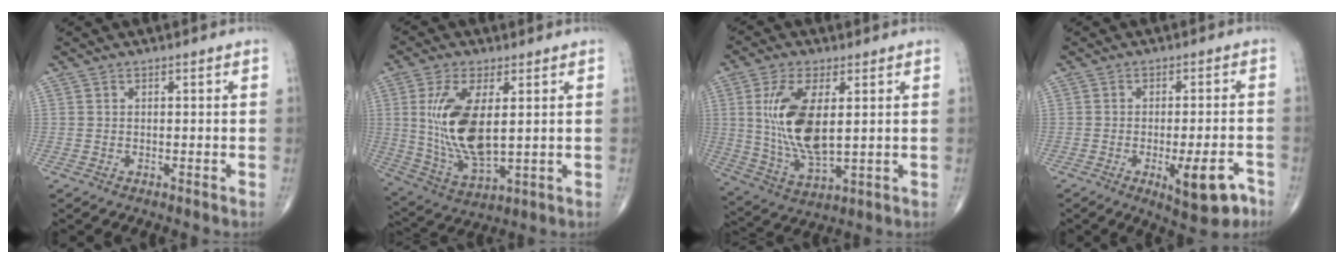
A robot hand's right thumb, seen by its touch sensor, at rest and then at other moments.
{"total": 14.8, "force": [2.3, 6.5, 13.1], "torque": [-0.265, -0.022, 0.059]}
{"total": 14.2, "force": [2.5, 6.1, 12.5], "torque": [-0.254, -0.021, 0.060]}
{"total": 9.5, "force": [-4.4, 3.0, 7.9], "torque": [-0.098, 0.016, -0.052]}